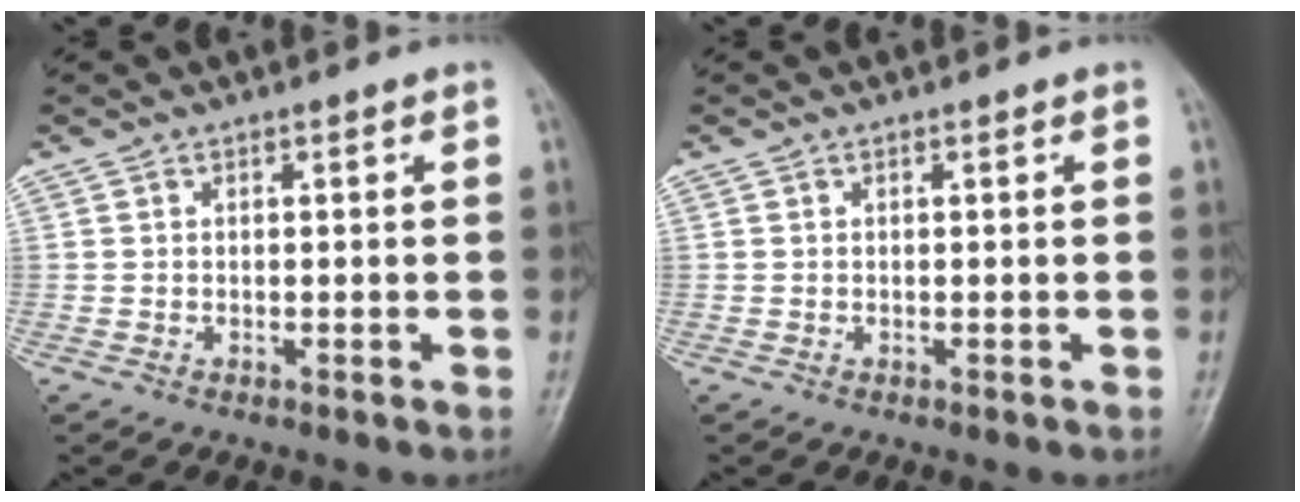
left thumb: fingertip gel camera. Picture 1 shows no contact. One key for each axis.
{"total": 0.0}